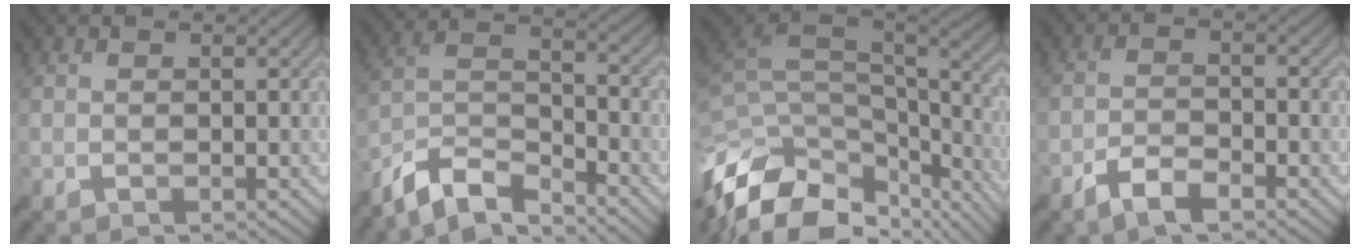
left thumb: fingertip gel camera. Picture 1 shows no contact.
{"total": 8.8, "force": [-7.7, 2.2, 3.6], "torque": [-0.073, 0.001, -0.163]}
{"total": 15.7, "force": [-7.8, 8.2, 10.9], "torque": [-0.278, -0.018, -0.116]}
{"total": 4.0, "force": [-2.9, 1.2, 2.4], "torque": [-0.052, 0.000, -0.063]}